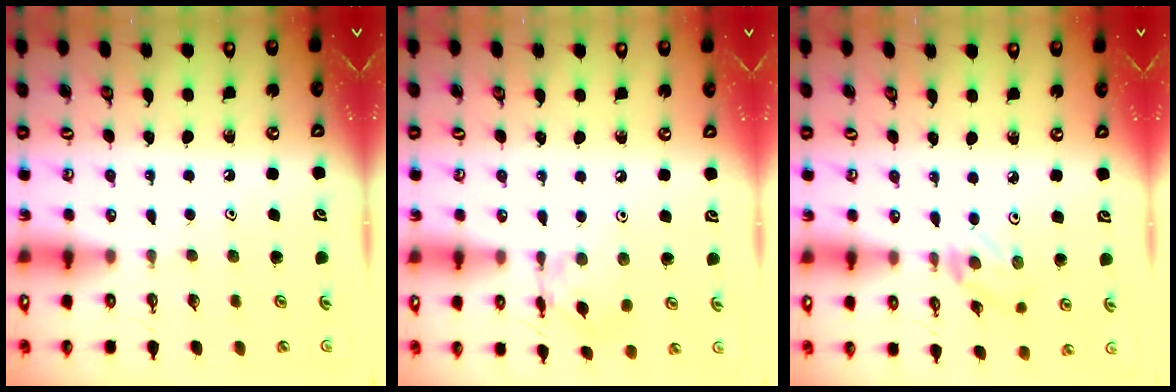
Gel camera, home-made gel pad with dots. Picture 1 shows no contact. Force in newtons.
{"total": 5.3, "press": 5.3, "slide": 0.2}
{"total": 2.0, "press": 1.9, "slide": 0.3}